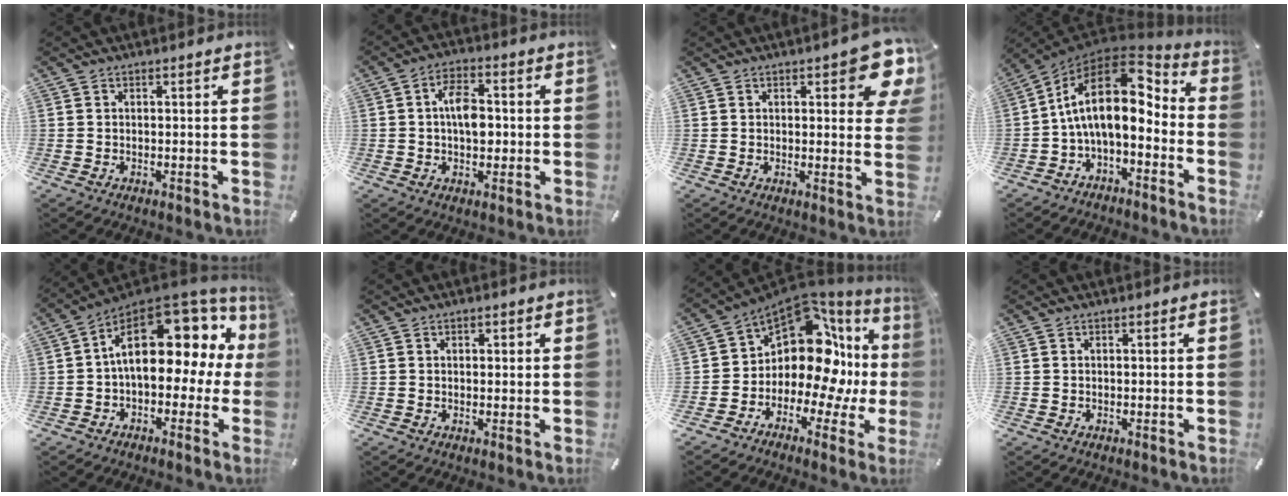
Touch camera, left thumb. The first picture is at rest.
{"total": 7.7, "force": [-0.1, 4.8, 6.1], "torque": [-0.084, 0.008, -0.002]}
{"total": 10.0, "force": [4.6, 3.8, 8.1], "torque": [-0.098, -0.027, 0.078]}
{"total": 16.6, "force": [1.5, 8.9, 13.9], "torque": [-0.264, -0.024, 0.022]}
{"total": 18.5, "force": [5.7, 10.5, 14.1], "torque": [-0.202, -0.040, 0.099]}
{"total": 1.1, "force": [0.3, 0.8, 0.7], "torque": [-0.015, 0.007, 0.003]}
{"total": 13.0, "force": [2.8, 9.2, 8.7], "torque": [-0.141, -0.062, 0.035]}
{"total": 0.0}